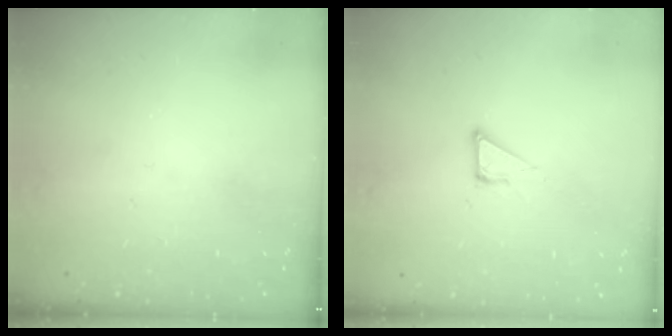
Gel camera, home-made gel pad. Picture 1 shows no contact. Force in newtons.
{"total": 1.9, "press": 1.9, "slide": 0.1}